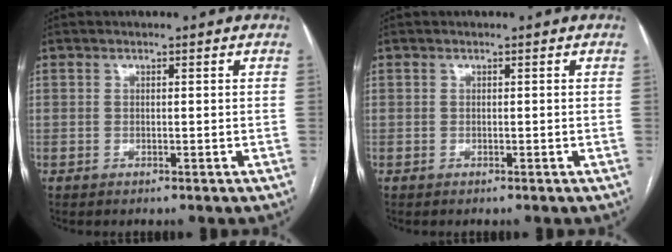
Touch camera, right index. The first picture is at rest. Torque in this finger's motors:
{"motor_torque": [0.00, 0.00, 0.00, 0.00]}